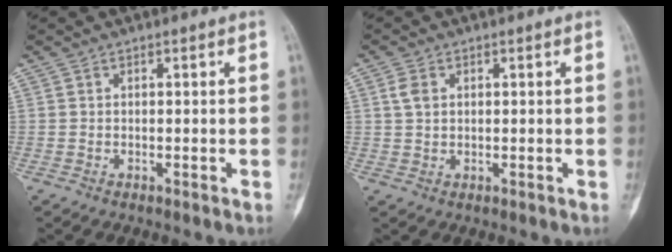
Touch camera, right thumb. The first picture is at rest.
{"total": 3.1, "force": [1.0, 2.1, 2.0], "torque": [-0.040, 0.003, 0.022]}